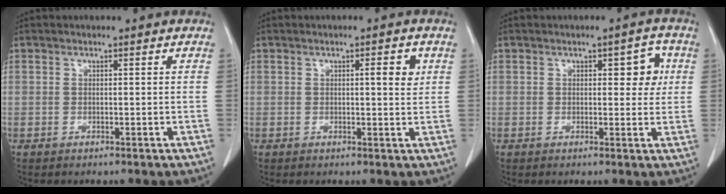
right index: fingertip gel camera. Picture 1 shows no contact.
{"total": 2.6, "force": [0.8, 0.5, 2.4], "torque": [-0.034, 0.000, 0.010]}
{"total": 4.1, "force": [1.1, 2.0, 3.4], "torque": [-0.035, 0.009, 0.013]}